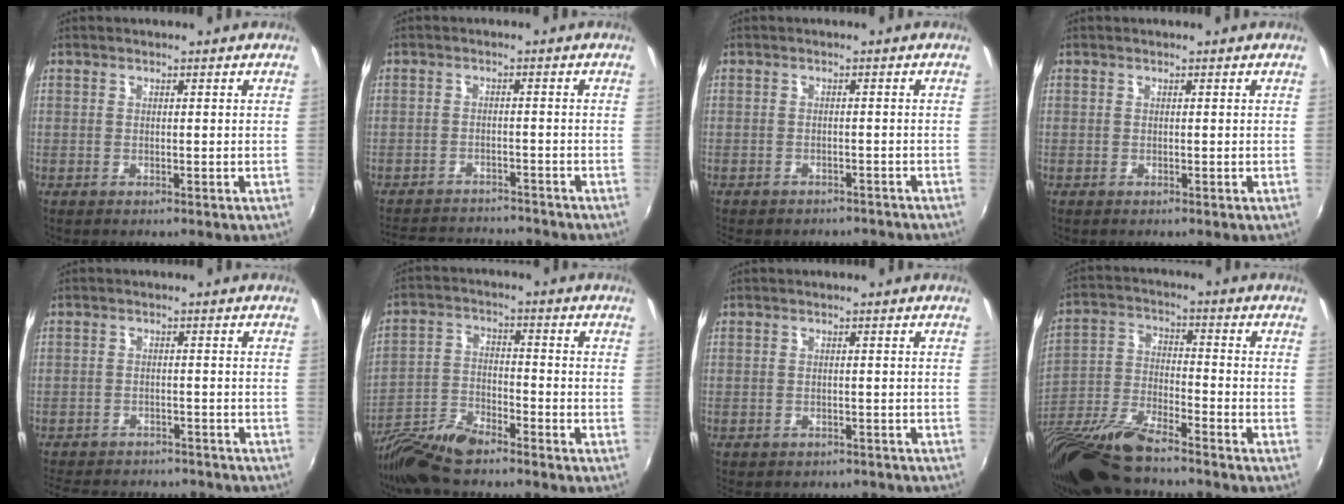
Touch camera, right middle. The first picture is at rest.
{"total": 10.9, "force": [-10.0, 3.2, 3.1], "torque": [-0.083, 0.021, -0.142]}
{"total": 7.0, "force": [-6.1, 2.5, 2.3], "torque": [-0.054, -0.015, -0.076]}
{"total": 0.0}
{"total": 13.4, "force": [-11.4, 5.2, 4.7], "torque": [-0.118, 0.005, -0.157]}
{"total": 9.8, "force": [-8.4, 2.1, 4.6], "torque": [-0.100, -0.004, -0.167]}
{"total": 4.9, "force": [-4.3, 1.8, 1.6], "torque": [-0.035, -0.013, -0.050]}
{"total": 17.1, "force": [-13.7, 3.0, 9.7], "torque": [-0.205, -0.042, -0.261]}